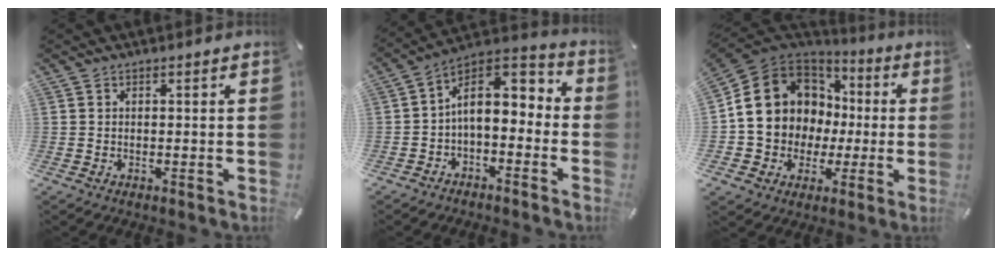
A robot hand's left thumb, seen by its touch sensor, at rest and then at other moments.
{"total": 9.2, "force": [0.6, 6.6, 6.3], "torque": [-0.100, -0.008, 0.014]}
{"total": 13.6, "force": [1.3, 12.9, 4.2], "torque": [-0.093, -0.018, 0.045]}